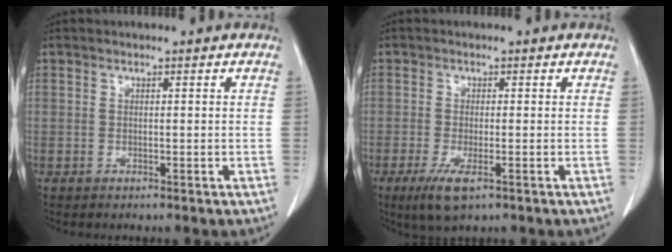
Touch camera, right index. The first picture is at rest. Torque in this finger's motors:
{"motor_torque": [0.51, -0.46, 0.11, 0.07]}